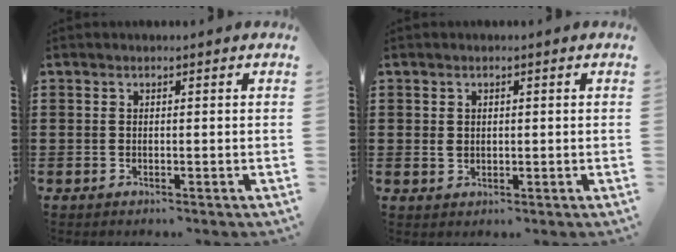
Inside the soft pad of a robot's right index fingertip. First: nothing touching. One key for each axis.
{"total": 1.2, "fx": 0.4, "fy": 1.0, "fz": 0.6, "tx": -0.014, "ty": 0.007, "tz": 0.006}